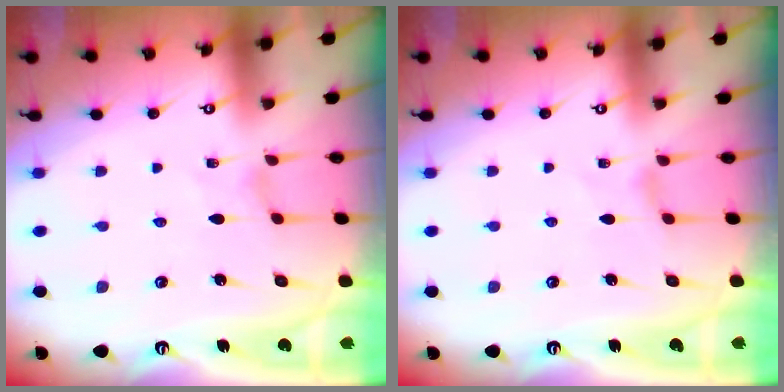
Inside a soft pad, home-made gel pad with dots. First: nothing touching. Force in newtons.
{"total": 0.0}